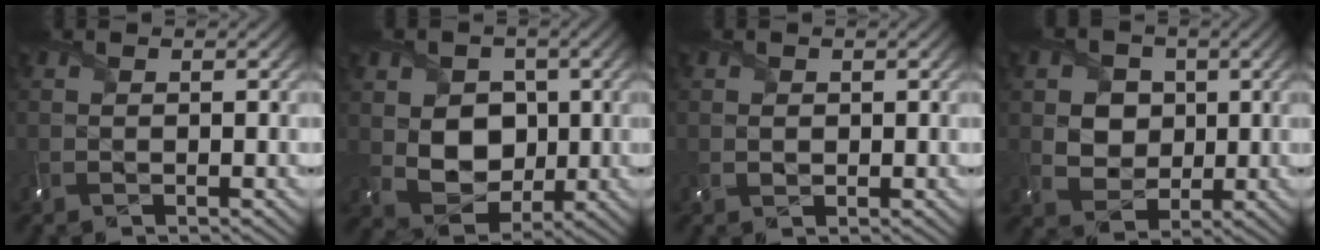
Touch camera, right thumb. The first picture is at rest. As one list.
[{"total": 8.2, "force": [0.6, 6.6, 4.8], "torque": [-0.115, -0.011, 0.008]}, {"total": 1.3, "force": [0.2, 1.2, 0.6], "torque": [-0.016, -0.002, 0.006]}, {"total": 6.5, "force": [1.6, 5.6, 2.9], "torque": [-0.090, -0.004, 0.025]}]